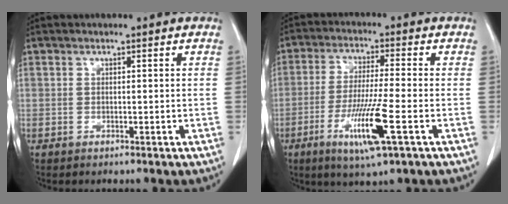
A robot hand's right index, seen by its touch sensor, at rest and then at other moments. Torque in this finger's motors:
{"motor_torque": [1.55, -0.59, 0.76, 0.10]}